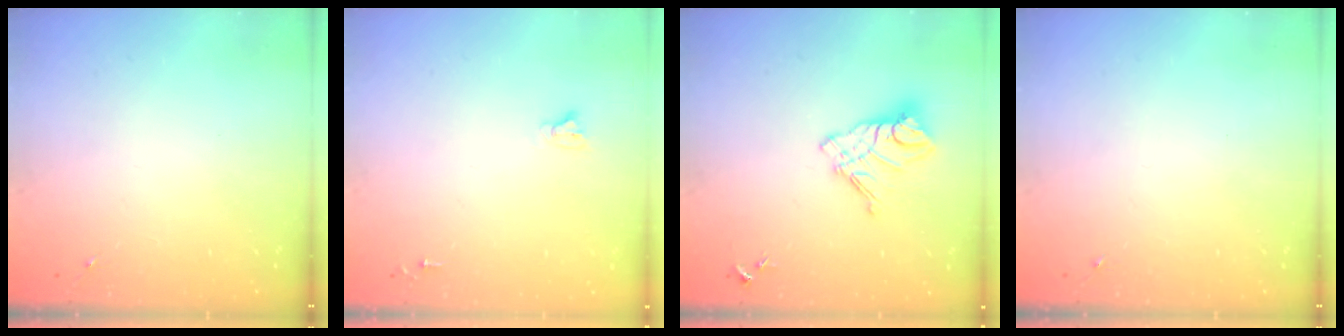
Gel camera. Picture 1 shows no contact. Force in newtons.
{"total": 2.7, "press": 2.7, "slide": 0.2}
{"total": 12.6, "press": 12.5, "slide": 1.3}
{"total": 0.0}